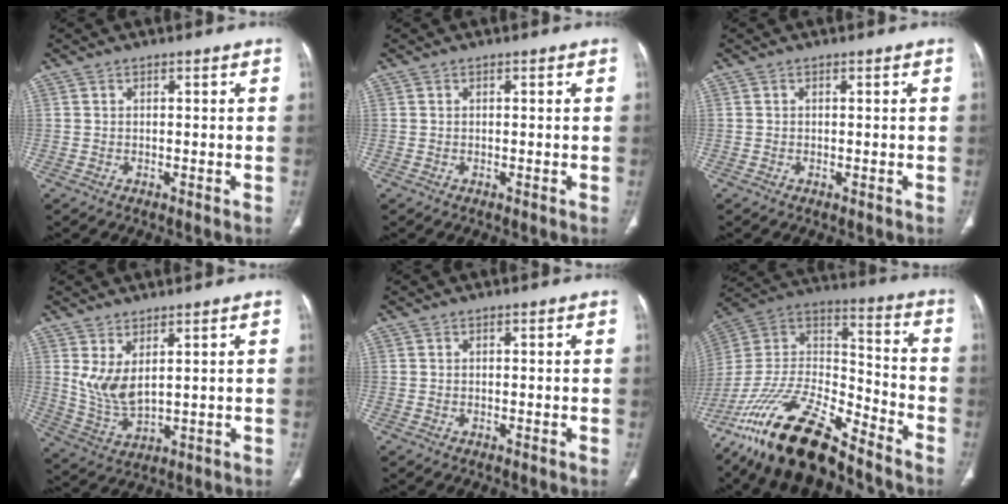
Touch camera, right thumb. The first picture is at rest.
{"total": 0.0}
{"total": 0.0}
{"total": 6.8, "force": [2.6, 2.9, 5.6], "torque": [-0.113, -0.025, 0.067]}
{"total": 0.0}
{"total": 23.4, "force": [-17.7, 7.3, 13.4], "torque": [-0.271, 0.060, -0.333]}